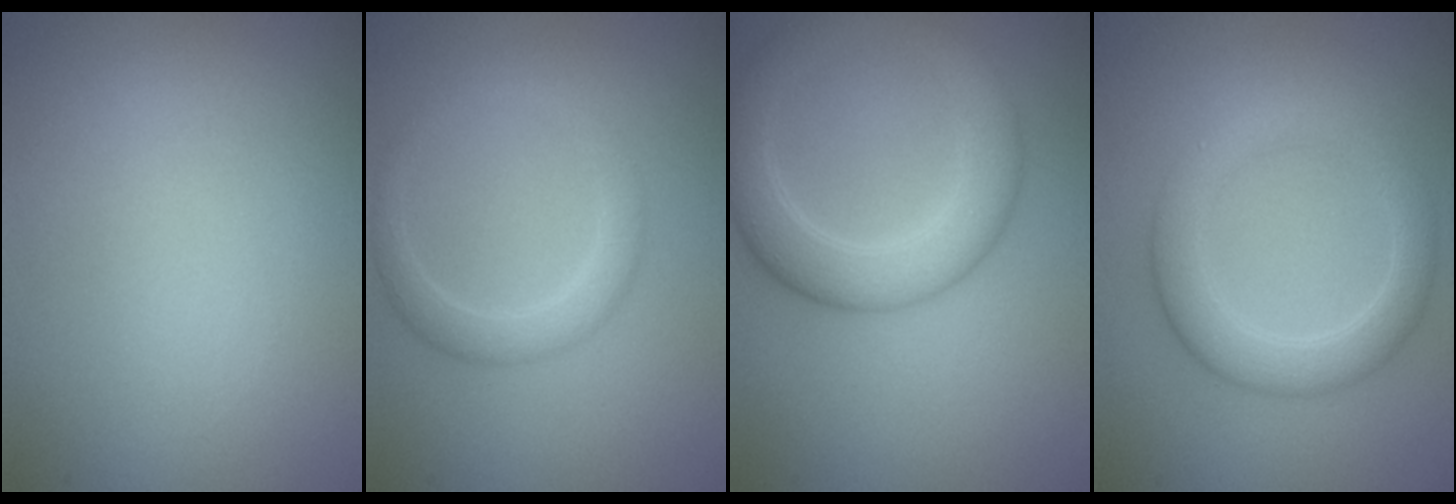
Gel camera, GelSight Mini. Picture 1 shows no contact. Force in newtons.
{"total": 2.2, "press": 2.2, "slide": 0.1}
{"total": 4.9, "press": 4.9, "slide": 0.1}
{"total": 3.9, "press": 3.9, "slide": 0.3}